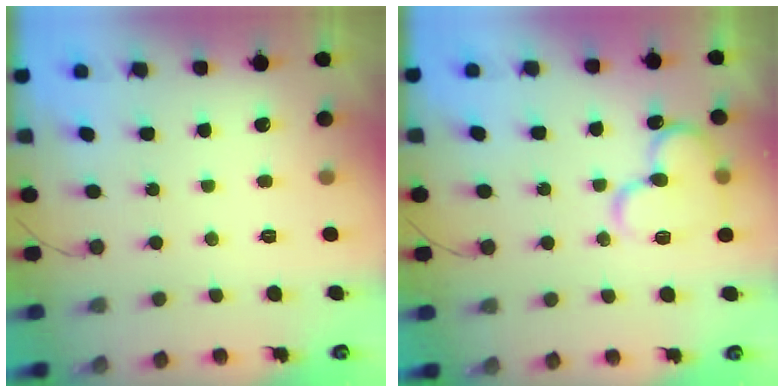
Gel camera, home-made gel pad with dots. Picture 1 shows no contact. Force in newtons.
{"total": 14.8, "press": 14.7, "slide": 2.3}